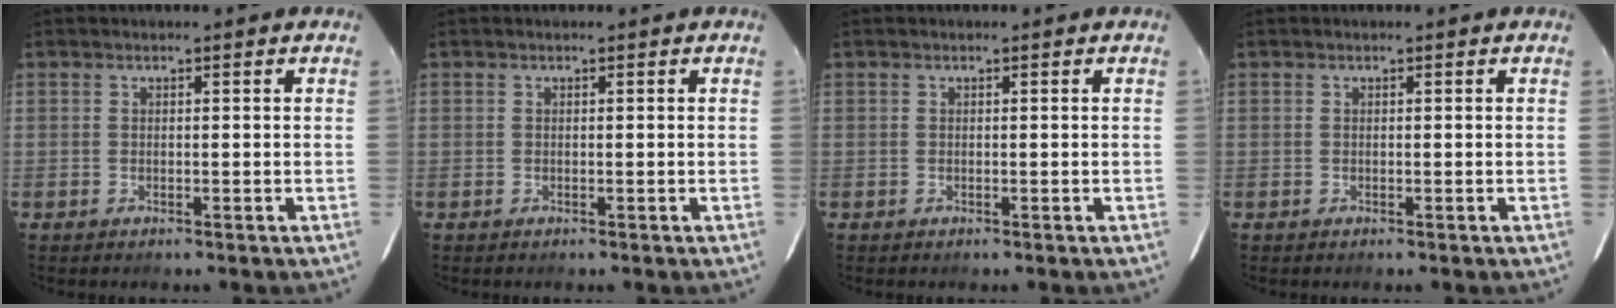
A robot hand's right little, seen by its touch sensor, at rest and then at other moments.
{"total": 0.0}
{"total": 0.0}
{"total": 0.0}